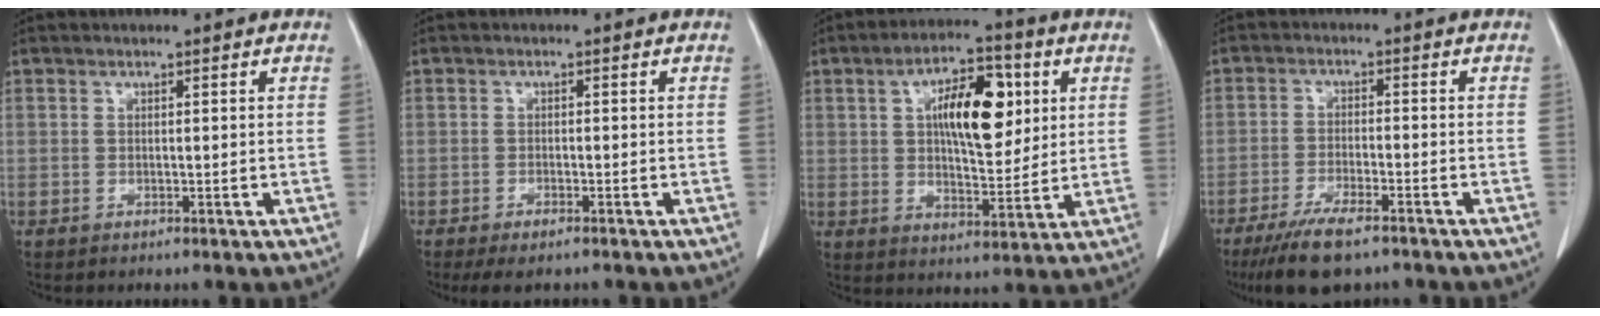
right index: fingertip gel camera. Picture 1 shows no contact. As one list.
[{"total": 3.4, "force": [-2.6, 0.9, 2.0], "torque": [-0.036, -0.009, -0.036]}, {"total": 11.9, "force": [3.3, 4.6, 10.5], "torque": [-0.172, 0.015, 0.055]}, {"total": 8.6, "force": [-6.3, 1.7, 5.5], "torque": [-0.103, -0.020, -0.104]}]